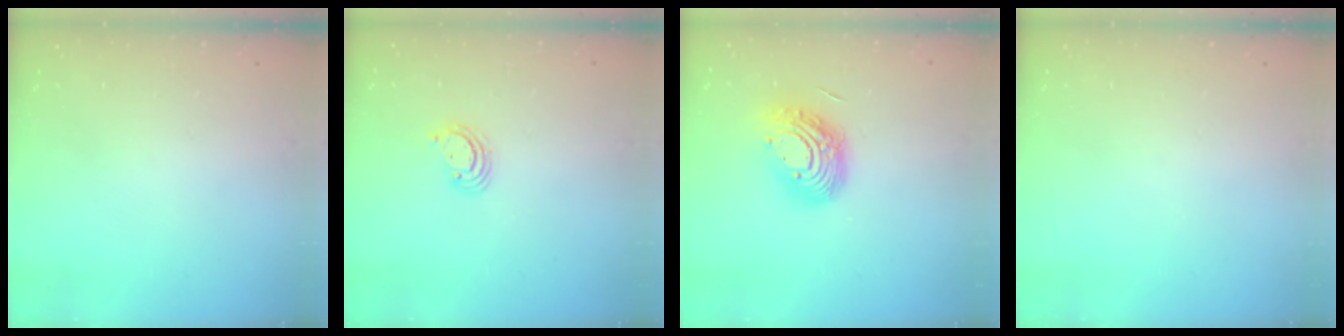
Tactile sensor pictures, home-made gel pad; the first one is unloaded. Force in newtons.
{"total": 2.5, "press": 2.5, "slide": 0.3}
{"total": 14.8, "press": 14.7, "slide": 1.0}
{"total": 0.0}